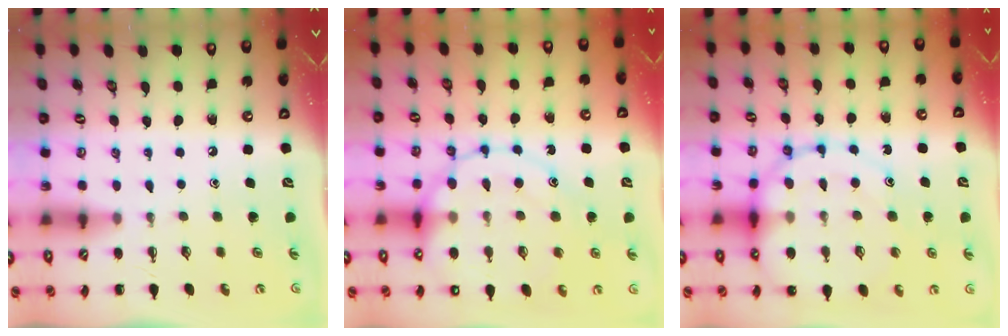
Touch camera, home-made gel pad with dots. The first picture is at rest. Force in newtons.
{"total": 17.6, "press": 17.5, "slide": 2.2}
{"total": 15.1, "press": 14.8, "slide": 3.0}